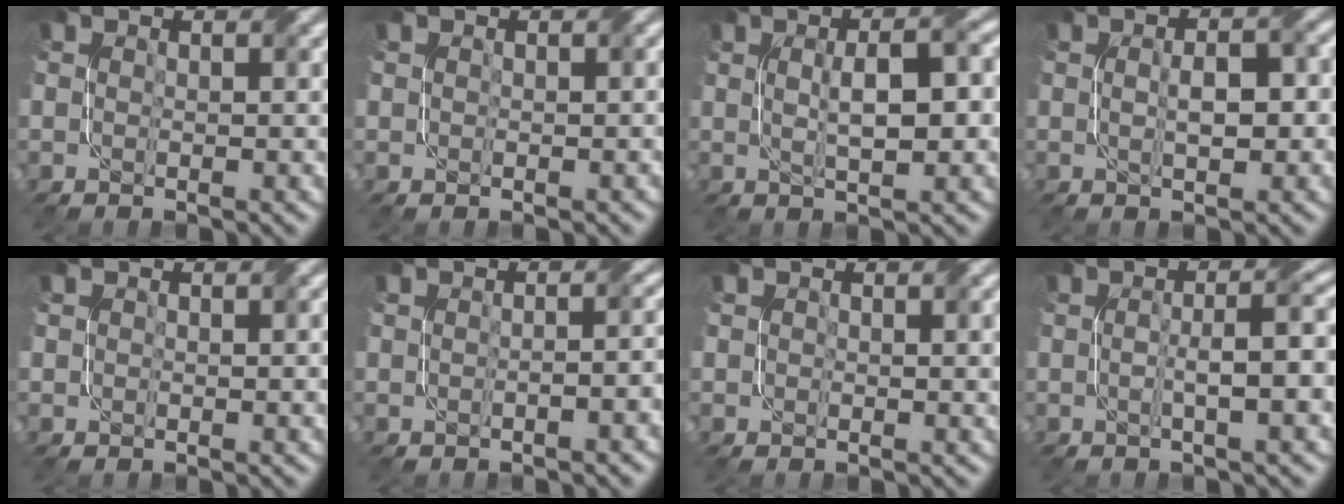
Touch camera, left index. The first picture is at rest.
{"total": 0.5, "force": [0.3, 0.4, 0.1], "torque": [0.000, 0.000, 0.006]}
{"total": 5.0, "force": [0.6, 1.4, 4.7], "torque": [-0.067, 0.008, 0.007]}
{"total": 3.3, "force": [0.1, 1.3, 3.0], "torque": [-0.041, 0.000, 0.003]}
{"total": 0.9, "force": [0.4, 0.6, 0.6], "torque": [-0.007, 0.001, 0.007]}
{"total": 1.9, "force": [-0.6, 0.7, 1.7], "torque": [-0.017, 0.004, -0.007]}
{"total": 1.4, "force": [0.7, 0.8, 1.0], "torque": [-0.011, -0.001, 0.012]}
{"total": 4.1, "force": [-0.3, 0.7, 4.0], "torque": [-0.065, 0.009, -0.005]}